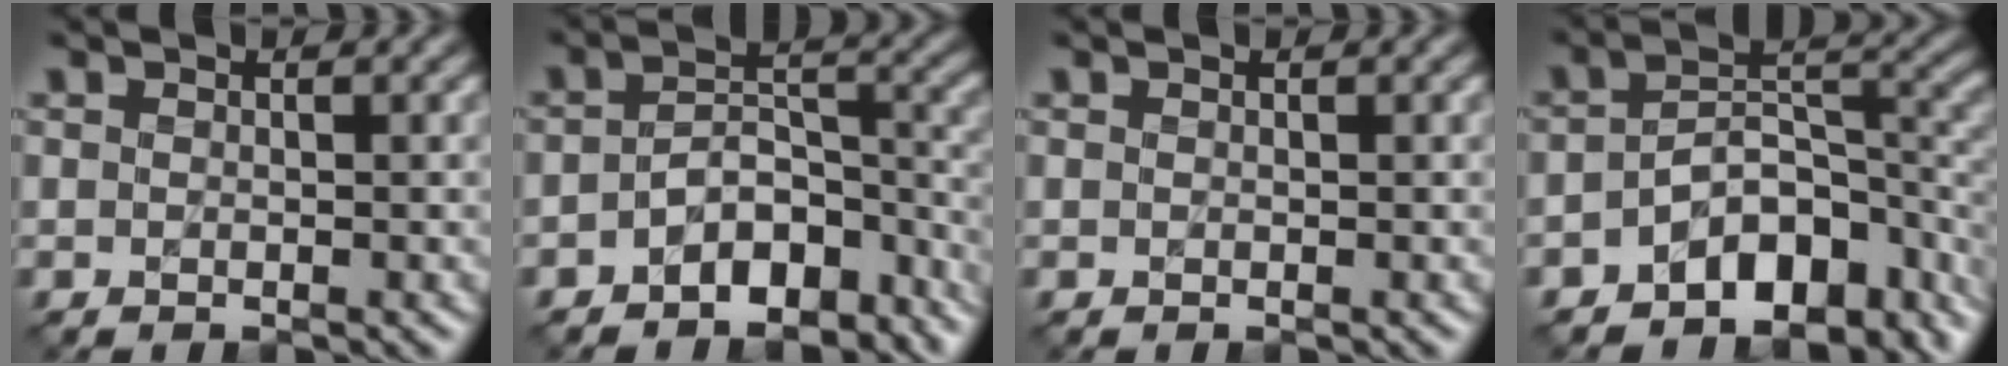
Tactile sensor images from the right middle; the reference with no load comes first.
{"total": 6.6, "force": [-4.4, 3.5, 3.5], "torque": [-0.047, -0.008, -0.072]}
{"total": 0.0}
{"total": 8.6, "force": [-4.8, 4.6, 5.5], "torque": [-0.061, 0.000, -0.081]}